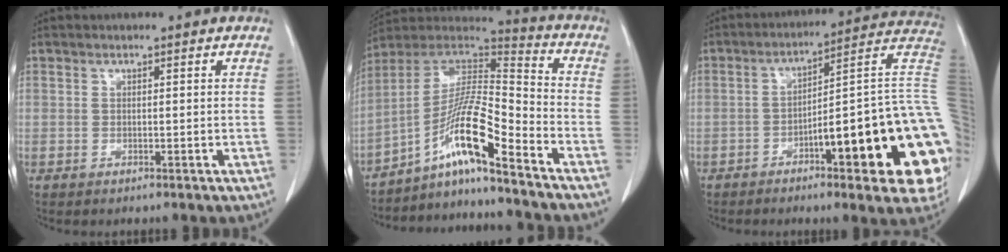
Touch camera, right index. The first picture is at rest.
{"total": 12.9, "force": [-8.4, 0.0, 9.9], "torque": [-0.183, 0.015, -0.152]}
{"total": 24.1, "force": [-5.9, 3.5, 23.1], "torque": [-0.205, 0.024, -0.073]}